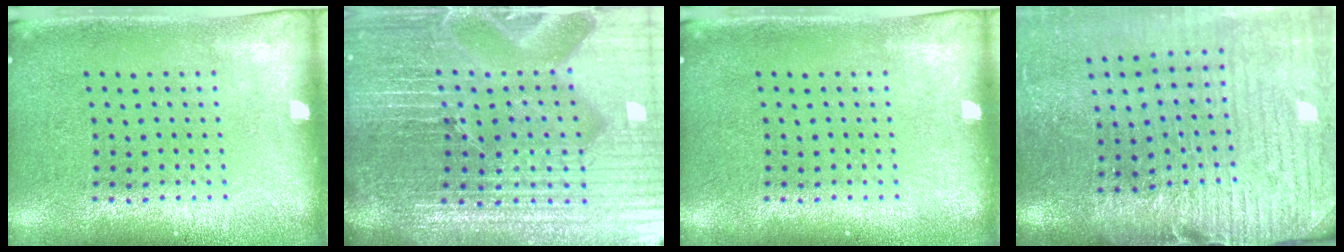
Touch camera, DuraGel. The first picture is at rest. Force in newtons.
{"total": 7.2, "press": 6.3, "slide": 3.5}
{"total": 0.0}
{"total": 3.5, "press": 3.1, "slide": 1.6}